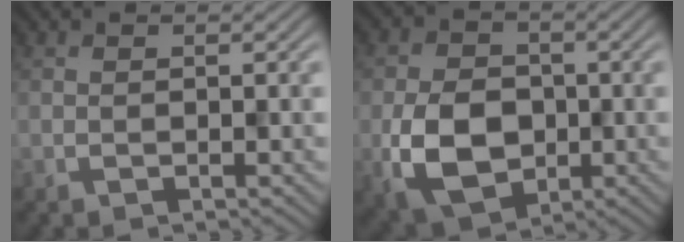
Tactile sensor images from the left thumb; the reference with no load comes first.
{"total": 8.3, "force": [-2.2, 6.2, 5.1], "torque": [-0.107, -0.016, -0.044]}